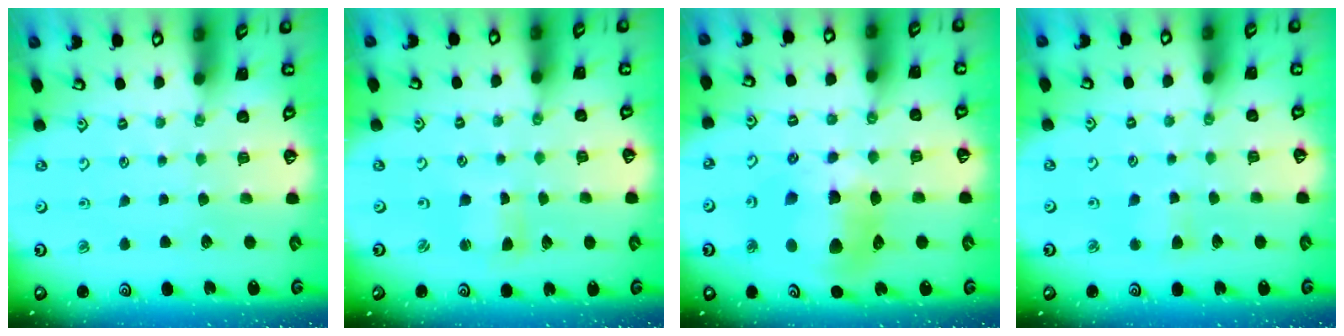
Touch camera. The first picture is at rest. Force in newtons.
{"total": 2.2, "press": 2.2, "slide": 0.3}
{"total": 14.0, "press": 13.8, "slide": 2.2}
{"total": 3.1, "press": 3.1, "slide": 0.4}